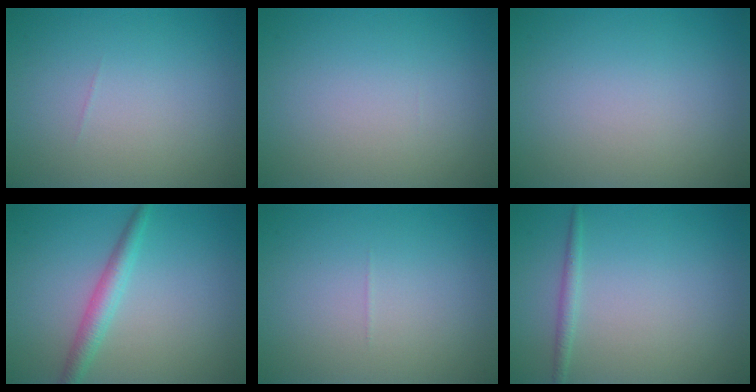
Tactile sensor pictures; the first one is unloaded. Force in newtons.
{"total": 0.0}
{"total": 0.0}
{"total": 2.5, "press": 2.5, "slide": 0.1}
{"total": 0.0}
{"total": 1.1, "press": 1.1, "slide": 0.1}